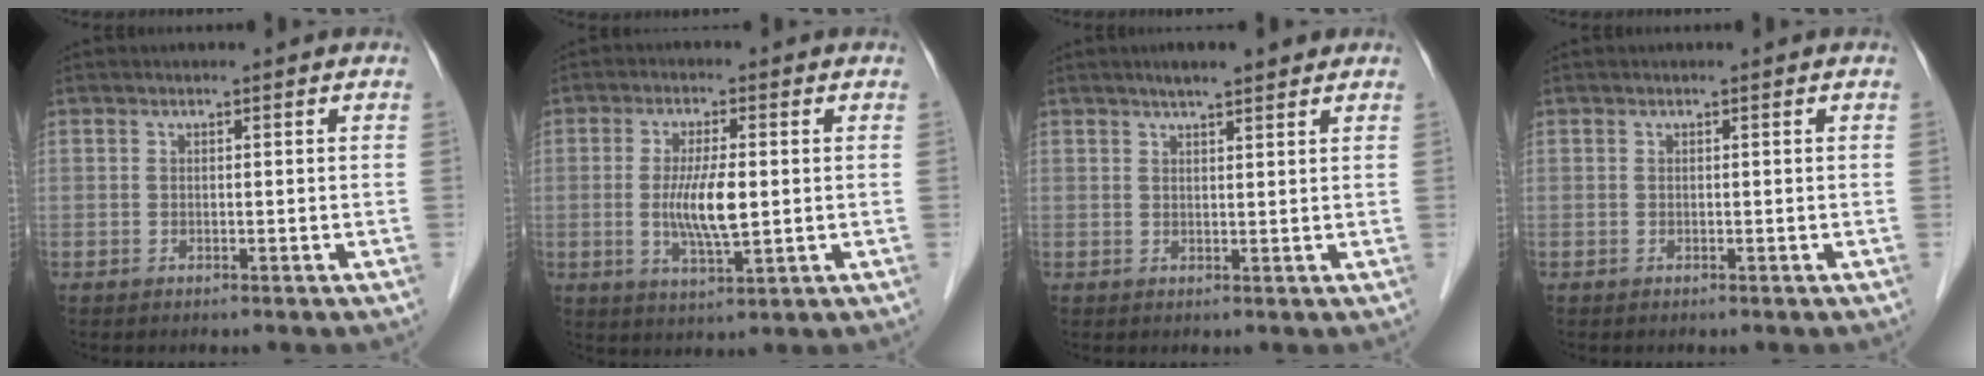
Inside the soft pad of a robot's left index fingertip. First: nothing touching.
{"total": 6.9, "force": [-0.3, 1.2, 6.8], "torque": [-0.136, -0.015, -0.006]}
{"total": 4.6, "force": [3.5, 0.7, 2.9], "torque": [-0.041, 0.018, 0.053]}
{"total": 0.0}